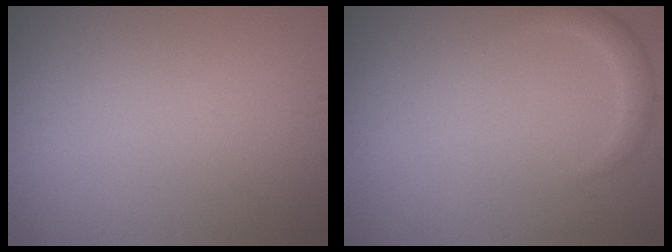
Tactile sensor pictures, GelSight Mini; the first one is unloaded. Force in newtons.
{"total": 1.6, "press": 1.6, "slide": 0.2}